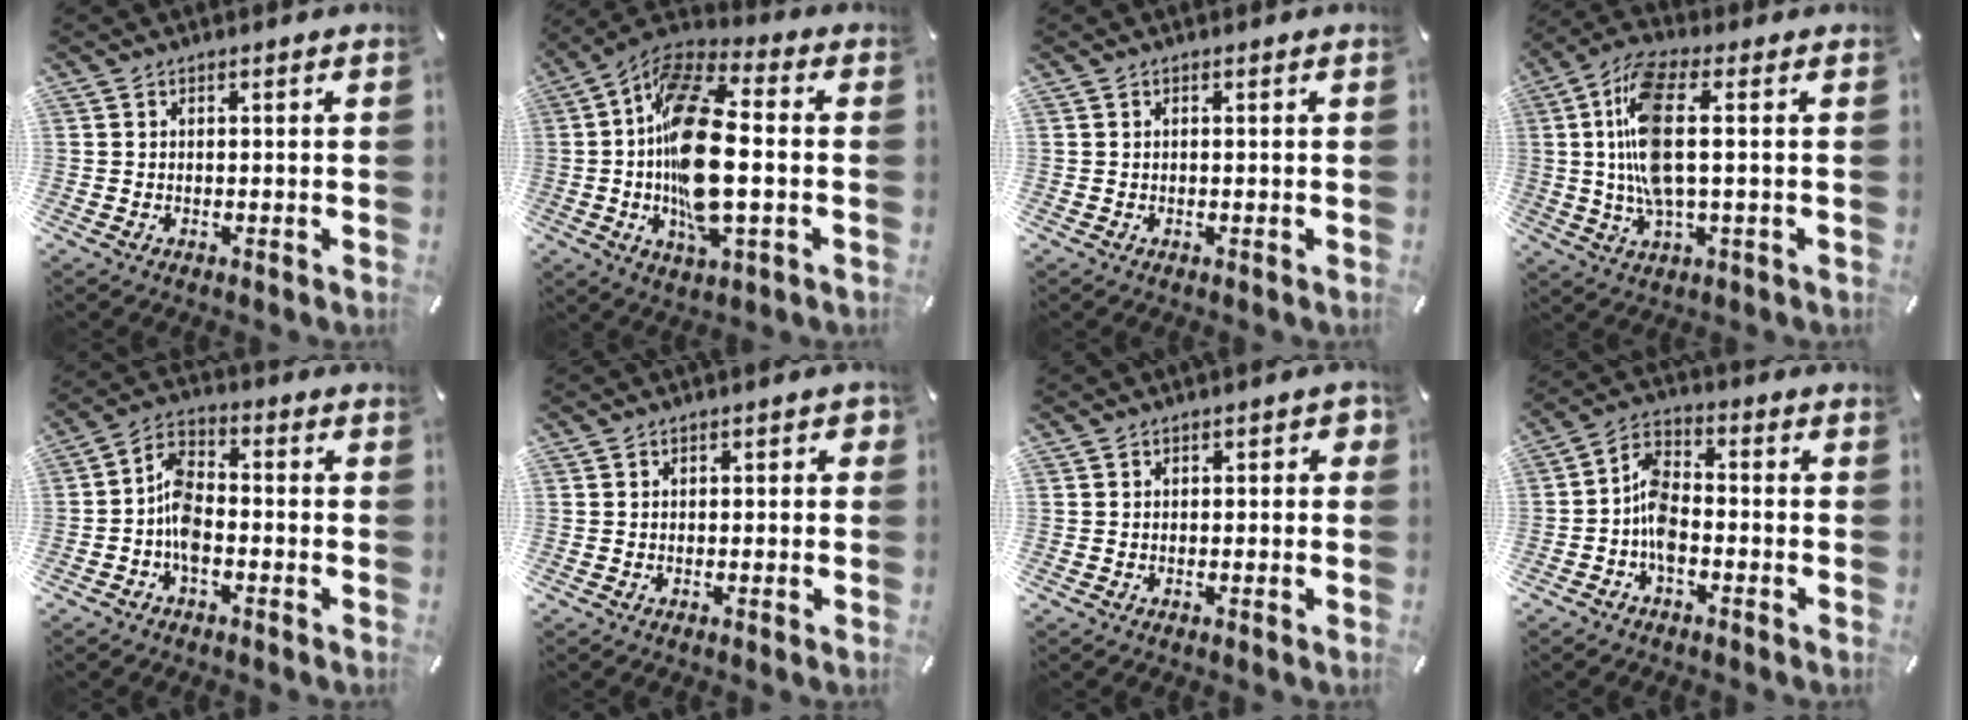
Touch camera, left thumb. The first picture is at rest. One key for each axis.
{"total": 19.8, "fx": -1.4, "fy": 8.2, "fz": 17.9, "tx": -0.355, "ty": -0.002, "tz": -0.024}
{"total": 0.0}
{"total": 13.0, "fx": 1.2, "fy": 4.6, "fz": 12.1, "tx": -0.264, "ty": -0.011, "tz": 0.015}
{"total": 8.0, "fx": -3.1, "fy": 4.8, "fz": 5.6, "tx": -0.115, "ty": 0.019, "tz": -0.058}
{"total": 1.4, "fx": -0.6, "fy": 0.9, "fz": 0.8, "tx": -0.014, "ty": 0.005, "tz": -0.012}
{"total": 1.7, "fx": -0.7, "fy": 1.1, "fz": 1.1, "tx": -0.019, "ty": 0.006, "tz": -0.014}
{"total": 7.9, "fx": -3.3, "fy": 4.7, "fz": 5.4, "tx": -0.120, "ty": 0.017, "tz": -0.064}